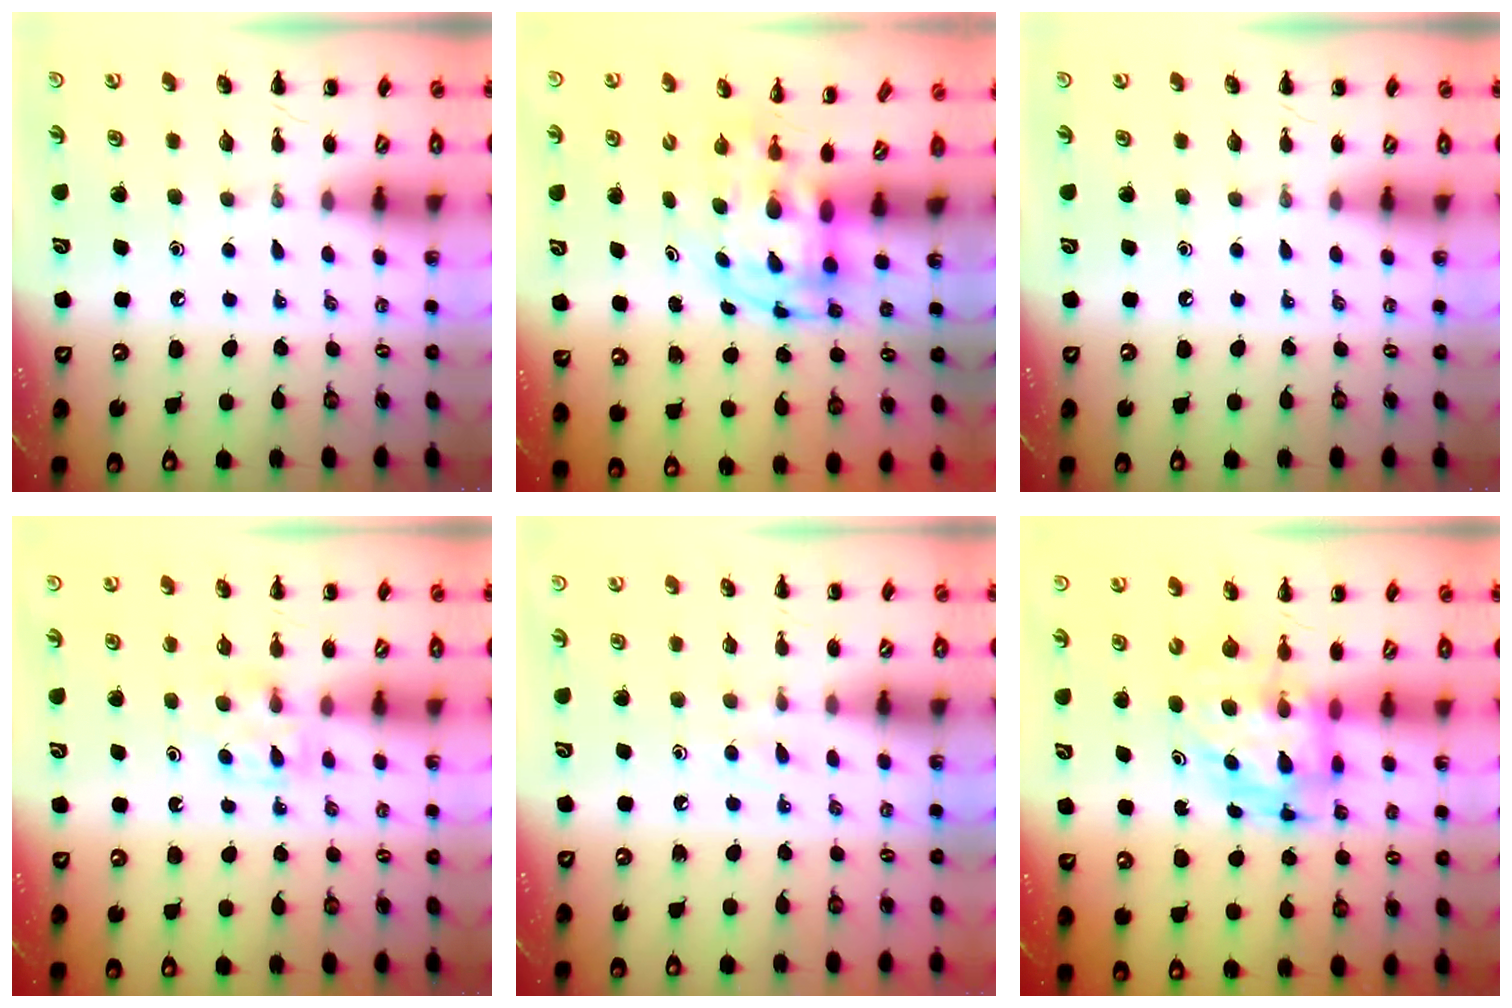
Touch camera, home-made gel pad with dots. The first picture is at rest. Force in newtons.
{"total": 3.9, "press": 3.9, "slide": 0.8}
{"total": 0.0}
{"total": 4.2, "press": 4.0, "slide": 1.3}
{"total": 3.5, "press": 3.1, "slide": 1.6}
{"total": 5.0, "press": 4.8, "slide": 1.3}